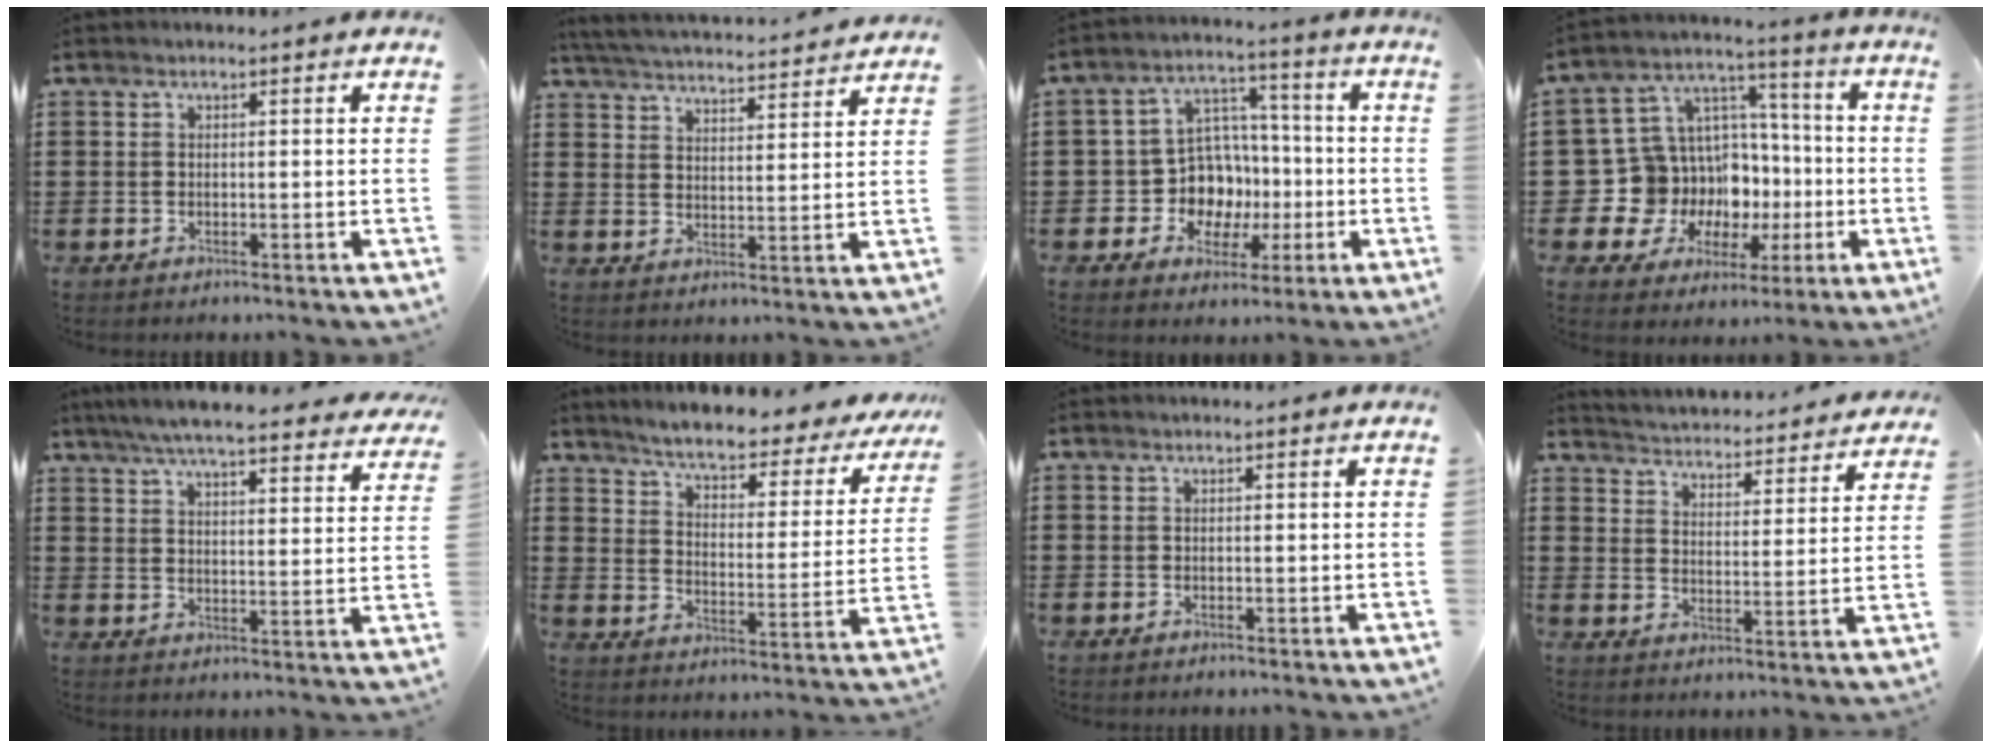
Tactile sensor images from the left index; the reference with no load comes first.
{"total": 4.6, "force": [4.6, -0.5, 0.6], "torque": [-0.032, -0.034, 0.076]}
{"total": 10.0, "force": [-1.4, 9.1, 4.0], "torque": [-0.095, 0.010, -0.017]}
{"total": 12.7, "force": [-2.9, 12.0, 3.3], "torque": [-0.130, -0.023, -0.024]}
{"total": 6.6, "force": [6.0, 0.0, 2.6], "torque": [-0.072, -0.030, 0.106]}
{"total": 5.2, "force": [4.6, 0.4, 2.3], "torque": [-0.068, -0.035, 0.070]}
{"total": 0.0}
{"total": 3.6, "force": [3.5, -0.4, -0.4], "torque": [-0.018, -0.036, 0.054]}